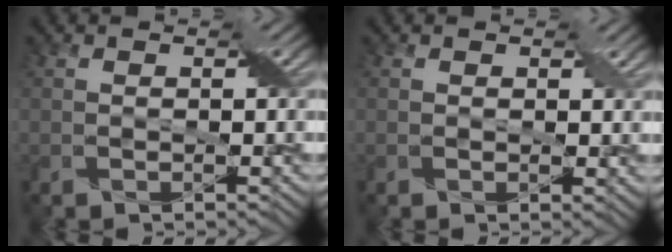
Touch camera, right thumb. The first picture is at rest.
{"total": 1.4, "force": [0.5, 0.7, 1.1], "torque": [-0.017, -0.003, 0.012]}